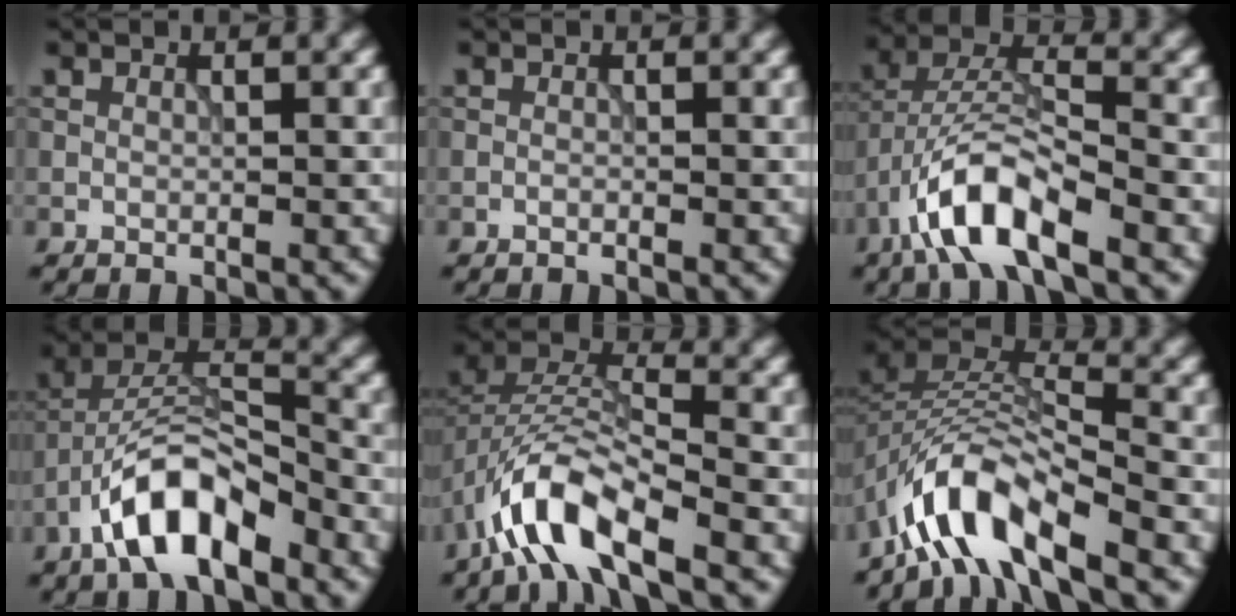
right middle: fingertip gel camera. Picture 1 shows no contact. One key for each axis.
{"total": 0.0}
{"total": 7.5, "fx": -4.1, "fy": 2.6, "fz": 5.8, "tx": -0.105, "ty": 0.012, "tz": -0.081}
{"total": 8.2, "fx": -4.7, "fy": 3.2, "fz": 5.9, "tx": -0.099, "ty": 0.016, "tz": -0.090}
{"total": 7.3, "fx": -4.1, "fy": 2.8, "fz": 5.3, "tx": -0.096, "ty": 0.007, "tz": -0.086}
{"total": 7.5, "fx": -4.9, "fy": 2.8, "fz": 5.0, "tx": -0.079, "ty": 0.005, "tz": -0.102}